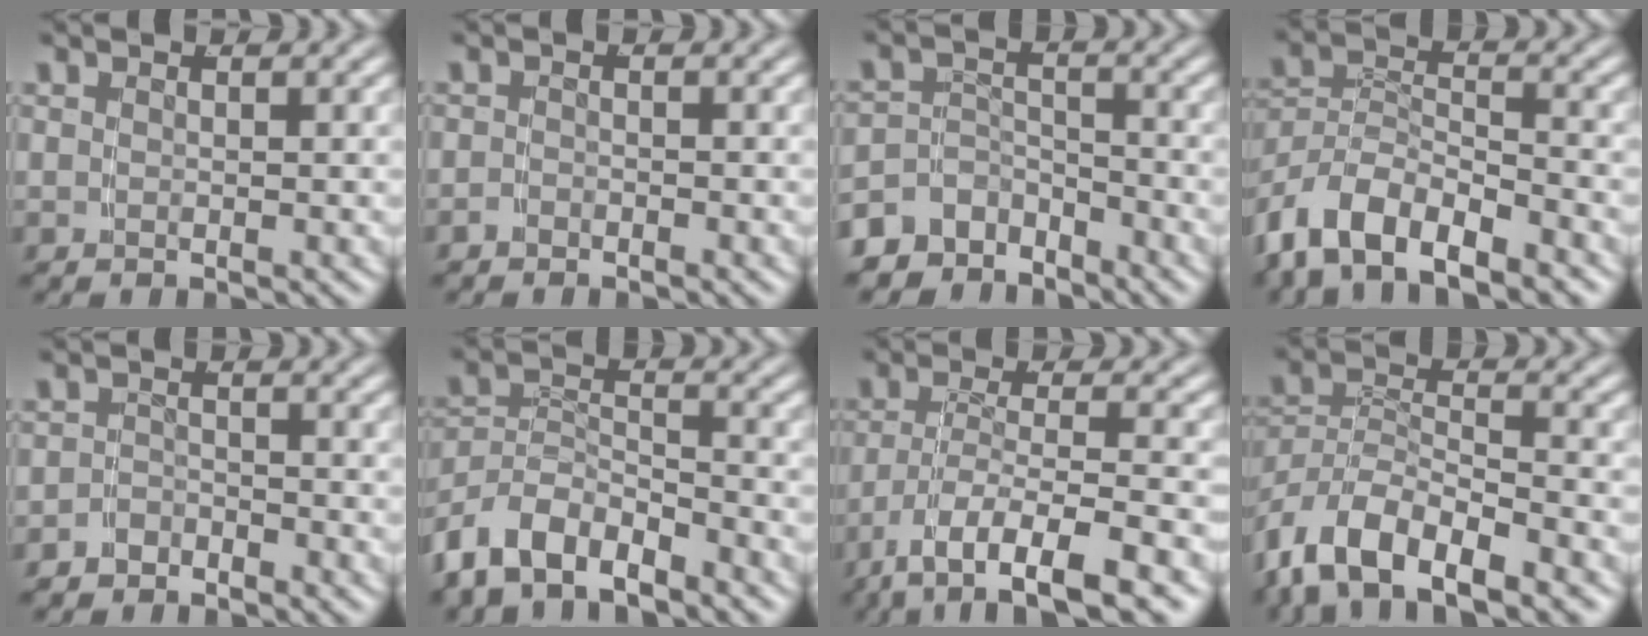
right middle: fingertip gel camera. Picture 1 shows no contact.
{"total": 1.1, "force": [-1.1, 0.0, -0.1], "torque": [0.003, -0.007, -0.018]}
{"total": 6.5, "force": [-4.7, 4.0, 2.1], "torque": [-0.040, -0.018, -0.077]}
{"total": 8.0, "force": [-4.7, 5.3, 3.6], "torque": [-0.103, -0.022, -0.078]}
{"total": 2.7, "force": [-2.4, 1.1, -0.1], "torque": [0.001, -0.010, -0.040]}
{"total": 6.7, "force": [-4.4, 4.2, 2.8], "torque": [-0.075, -0.024, -0.070]}
{"total": 9.1, "force": [-5.9, 3.3, 6.1], "torque": [-0.121, -0.039, -0.069]}
{"total": 9.5, "force": [-4.9, 6.6, 4.6], "torque": [-0.118, -0.026, -0.082]}